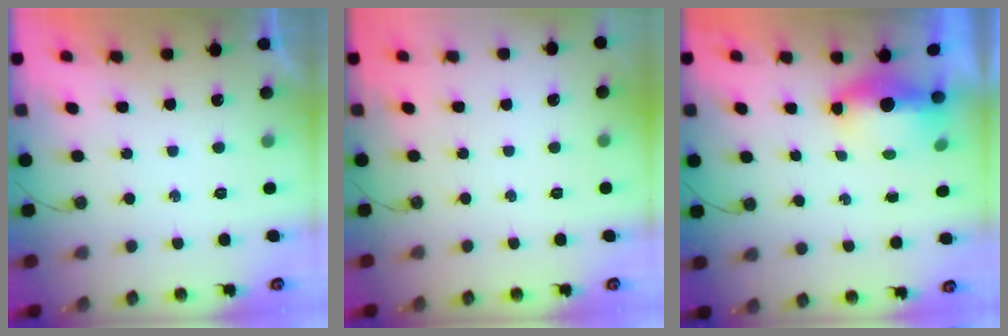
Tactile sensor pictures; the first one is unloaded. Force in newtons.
{"total": 0.0}
{"total": 5.7, "press": 5.5, "slide": 1.5}